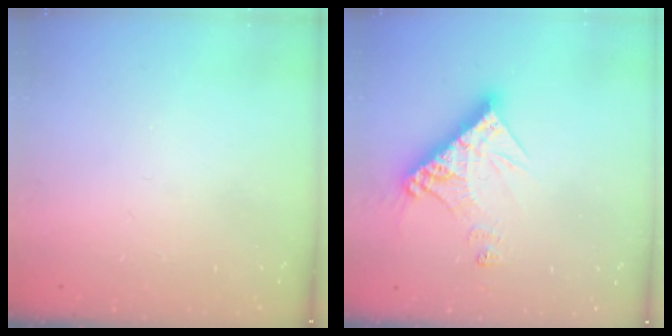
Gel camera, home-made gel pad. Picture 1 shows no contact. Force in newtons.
{"total": 13.2, "press": 13.1, "slide": 1.5}